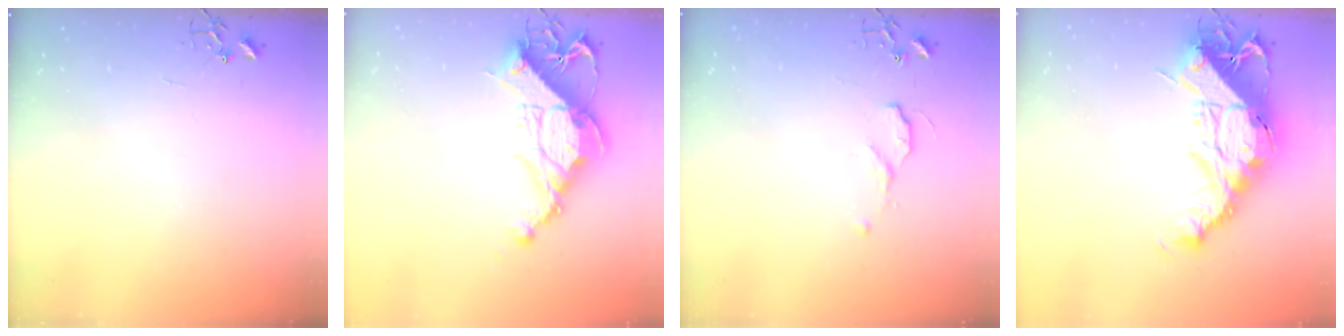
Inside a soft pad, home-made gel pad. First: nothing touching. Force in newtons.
{"total": 15.4, "press": 15.3, "slide": 1.6}
{"total": 6.9, "press": 6.8, "slide": 0.9}
{"total": 21.2, "press": 21.1, "slide": 2.3}